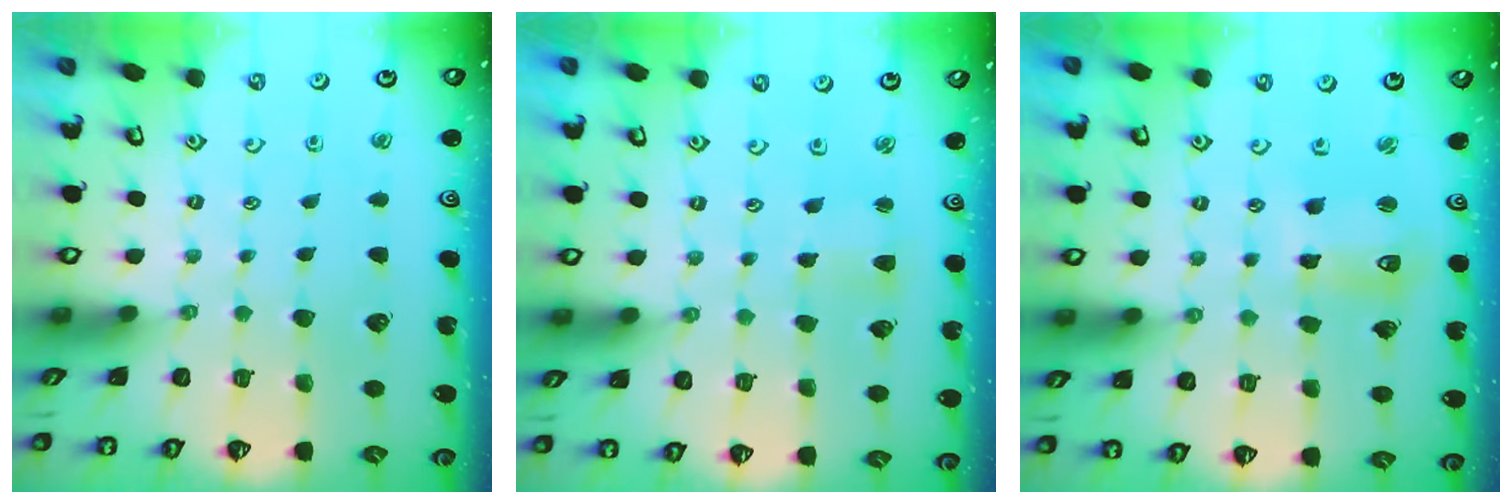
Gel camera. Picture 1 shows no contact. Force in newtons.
{"total": 3.3, "press": 3.3, "slide": 0.4}
{"total": 8.2, "press": 8.0, "slide": 1.6}